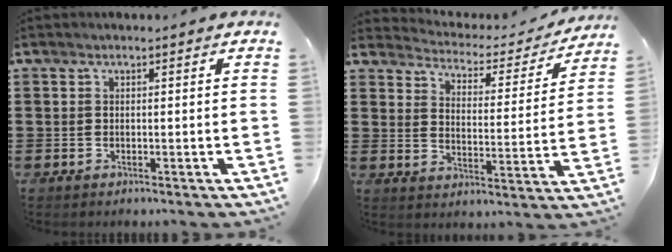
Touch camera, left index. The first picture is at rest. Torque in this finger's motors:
{"motor_torque": [0.85, -1.28, 0.37, 0.01]}